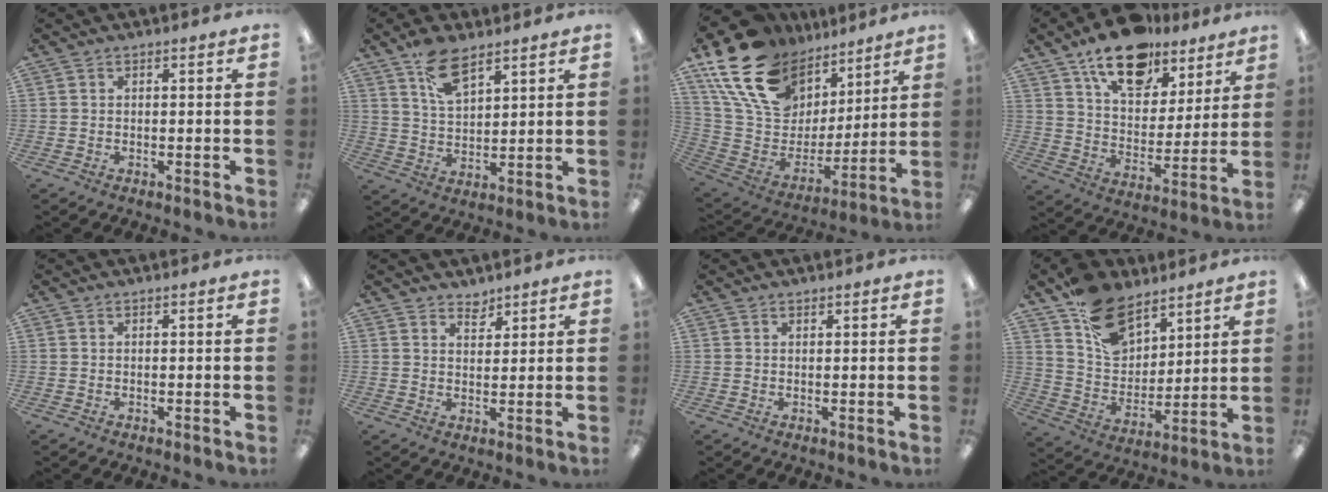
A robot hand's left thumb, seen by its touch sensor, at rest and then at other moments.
{"total": 9.5, "force": [6.4, 4.6, 5.4], "torque": [-0.099, -0.021, 0.116]}
{"total": 22.1, "force": [13.0, 14.4, 10.7], "torque": [-0.217, -0.067, 0.253]}
{"total": 16.9, "force": [12.3, 8.7, 7.6], "torque": [-0.121, -0.071, 0.217]}
{"total": 0.0}
{"total": 3.3, "force": [3.0, 1.3, 0.1], "torque": [0.008, -0.023, 0.055]}
{"total": 0.7, "force": [0.6, 0.3, 0.1], "torque": [-0.002, 0.000, 0.011]}
{"total": 15.2, "force": [10.2, 8.8, 7.0], "torque": [-0.125, -0.054, 0.196]}